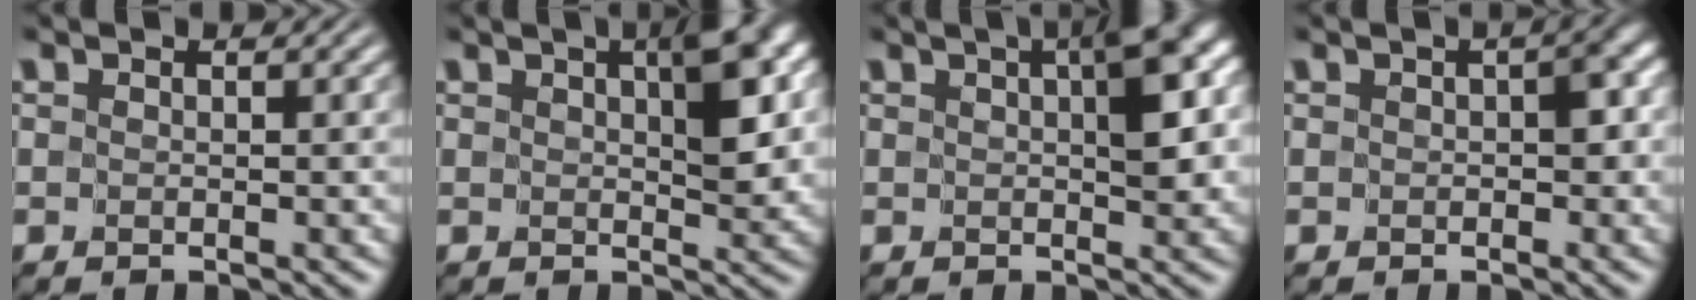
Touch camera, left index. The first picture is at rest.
{"total": 4.8, "force": [1.5, 1.9, 4.2], "torque": [-0.055, 0.003, 0.022]}
{"total": 4.6, "force": [1.3, 1.5, 4.2], "torque": [-0.053, 0.010, 0.015]}
{"total": 1.9, "force": [-0.2, 1.1, 1.5], "torque": [-0.017, 0.003, -0.004]}